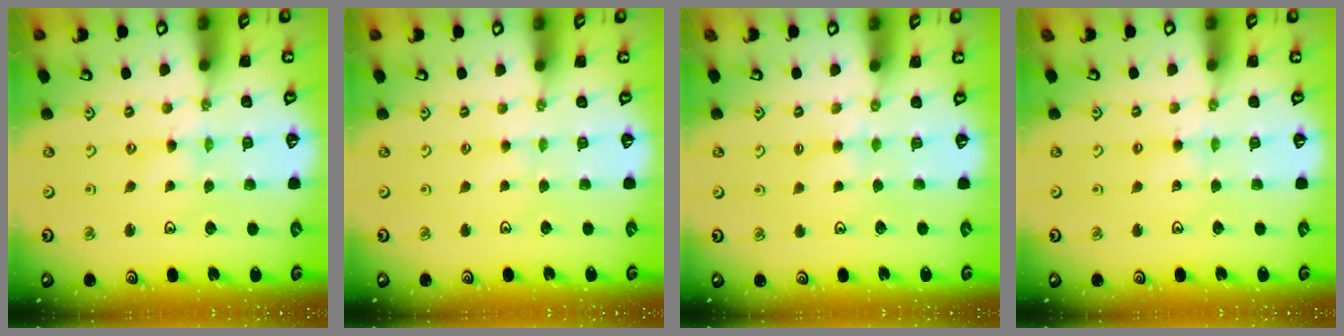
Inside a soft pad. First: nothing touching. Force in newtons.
{"total": 1.3, "press": 1.2, "slide": 0.3}
{"total": 2.7, "press": 2.7, "slide": 0.5}
{"total": 3.3, "press": 3.3, "slide": 0.4}